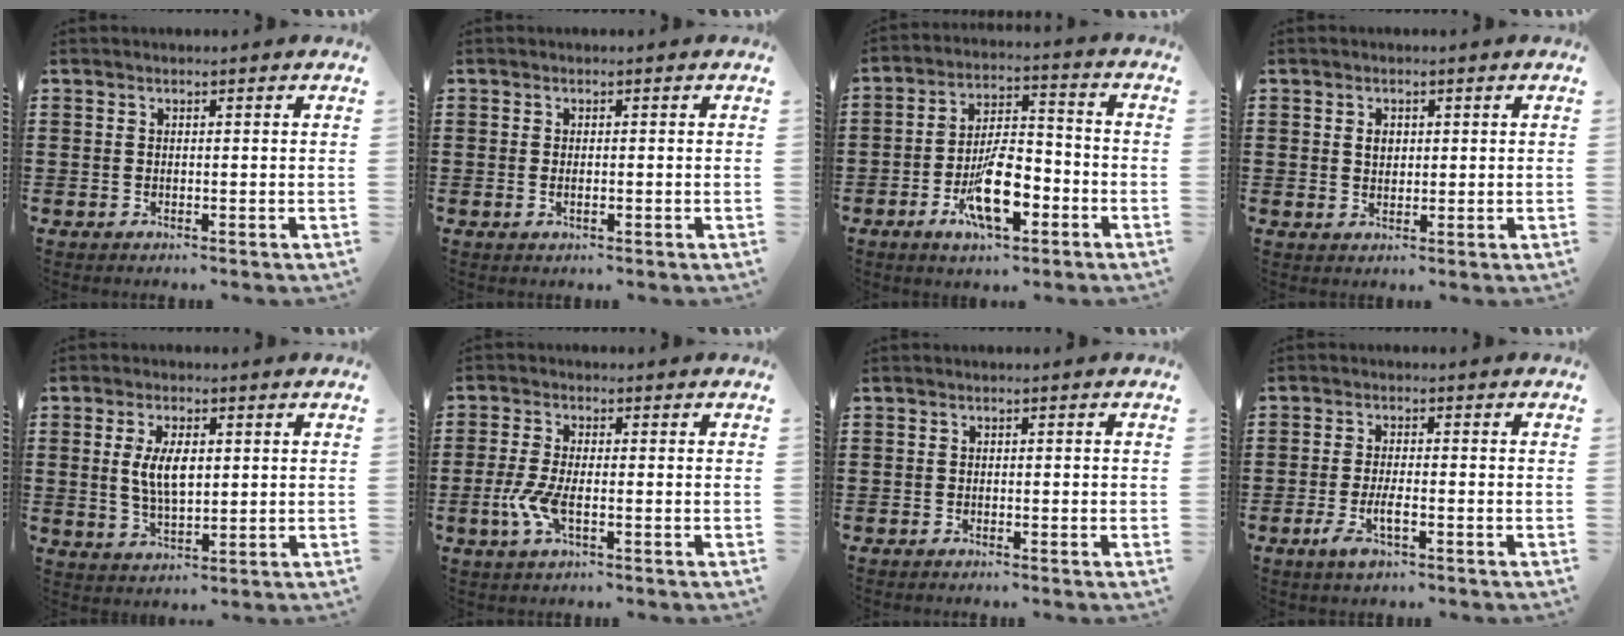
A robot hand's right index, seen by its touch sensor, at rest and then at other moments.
{"total": 1.0, "force": [-0.2, 0.3, 1.0], "torque": [-0.018, -0.001, -0.004]}
{"total": 11.2, "force": [-4.9, 4.5, 9.0], "torque": [-0.171, 0.007, -0.082]}
{"total": 2.0, "force": [0.5, 1.4, 1.3], "torque": [-0.029, 0.007, 0.009]}
{"total": 6.0, "force": [0.8, 2.7, 5.3], "torque": [-0.106, 0.003, 0.008]}
{"total": 5.1, "force": [-1.5, 1.7, 4.5], "torque": [-0.111, -0.012, -0.035]}
{"total": 0.7, "force": [-0.7, 0.1, 0.2], "torque": [-0.007, -0.004, -0.012]}
{"total": 4.3, "force": [-1.9, 1.0, 3.7], "torque": [-0.075, -0.006, -0.037]}